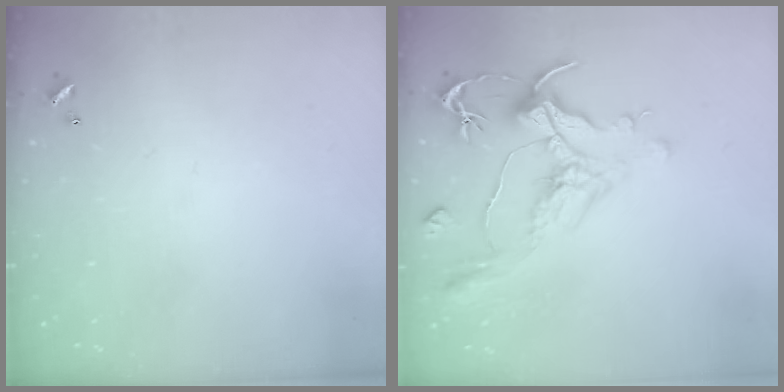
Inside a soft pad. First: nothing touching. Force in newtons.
{"total": 1.1, "press": 0.2, "slide": 1.1}